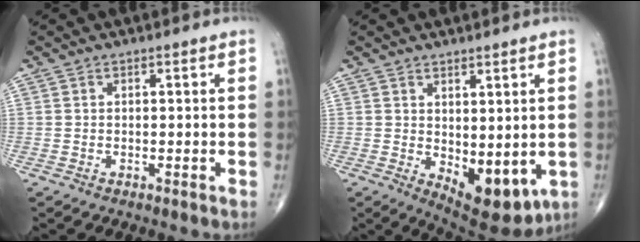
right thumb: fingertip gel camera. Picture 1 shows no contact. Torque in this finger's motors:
{"motor_torque": [-0.41, 0.47, -0.13, -0.08, 0.05]}